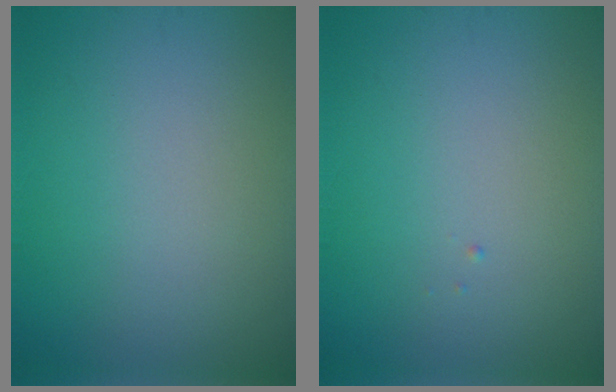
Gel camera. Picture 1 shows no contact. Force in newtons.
{"total": 0.0}